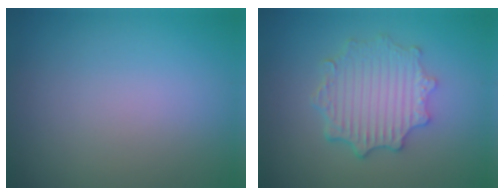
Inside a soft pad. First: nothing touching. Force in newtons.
{"total": 4.6, "press": 3.8, "slide": 2.6}